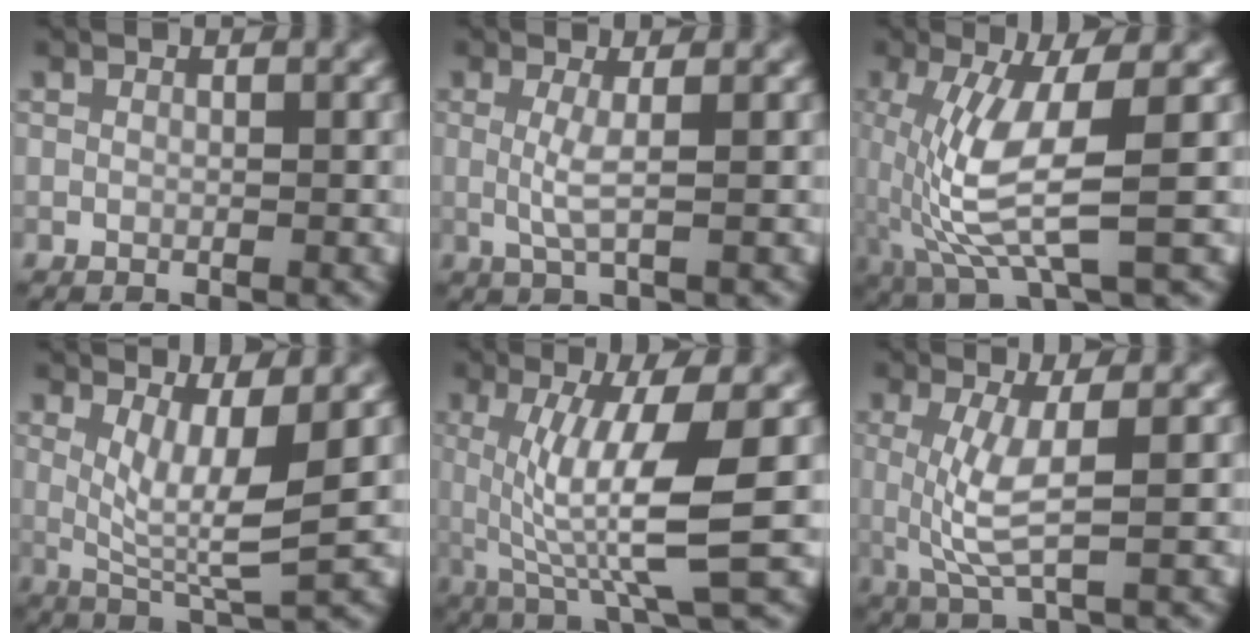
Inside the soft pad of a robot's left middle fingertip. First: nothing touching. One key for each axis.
{"total": 2.2, "fx": 0.1, "fy": 0.4, "fz": 2.1, "tx": -0.047, "ty": -0.002, "tz": 0.001}
{"total": 7.6, "fx": -0.3, "fy": 1.9, "fz": 7.4, "tx": -0.172, "ty": -0.005, "tz": -0.001}
{"total": 5.8, "fx": 1.1, "fy": 1.2, "fz": 5.6, "tx": -0.101, "ty": -0.013, "tz": 0.026}
{"total": 8.4, "fx": 0.3, "fy": 1.6, "fz": 8.2, "tx": -0.136, "ty": -0.006, "tz": 0.013}
{"total": 4.2, "fx": 0.3, "fy": 0.9, "fz": 4.1, "tx": -0.092, "ty": -0.001, "tz": 0.008}